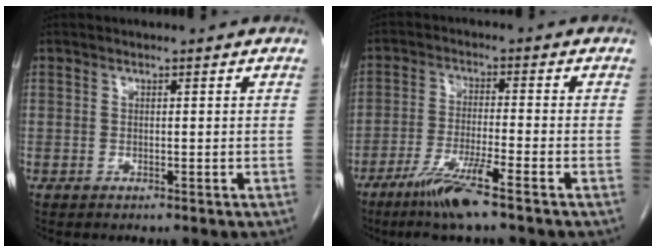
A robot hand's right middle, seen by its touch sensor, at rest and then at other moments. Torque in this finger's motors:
{"motor_torque": [1.37, -0.77, 0.61, 0.09]}